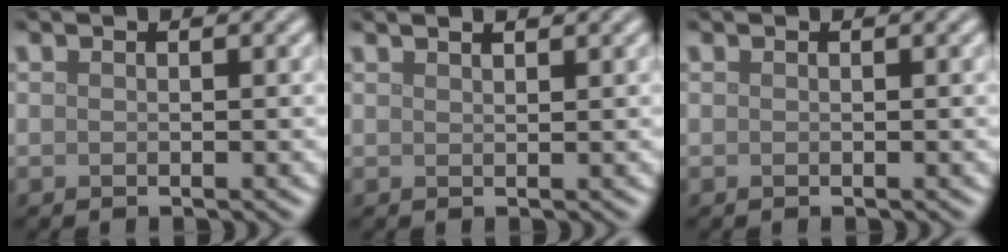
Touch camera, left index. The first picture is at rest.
{"total": 2.0, "force": [1.5, 0.7, 1.1], "torque": [-0.002, 0.003, 0.000]}
{"total": 0.0}